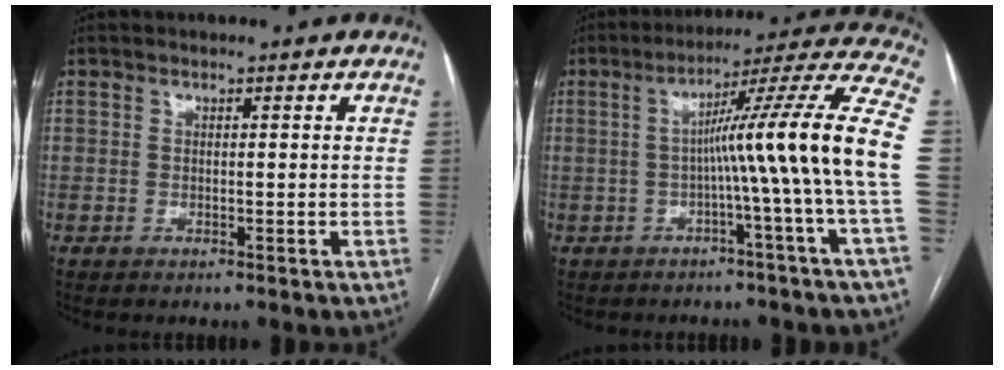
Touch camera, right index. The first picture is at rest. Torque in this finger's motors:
{"motor_torque": [1.93, -0.21, 0.95, 0.21]}